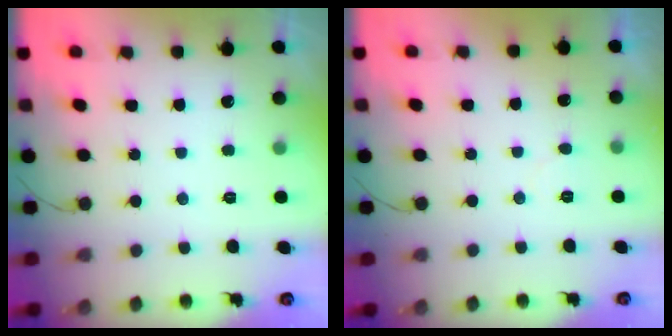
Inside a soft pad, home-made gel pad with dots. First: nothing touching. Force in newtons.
{"total": 3.3, "press": 3.3, "slide": 0.2}